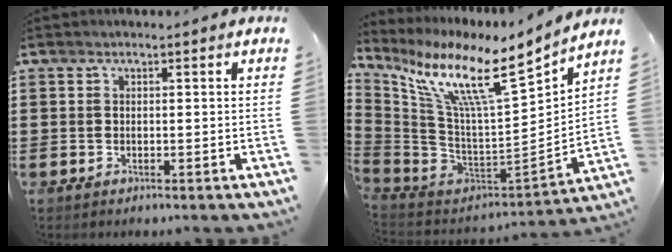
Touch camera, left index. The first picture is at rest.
{"total": 13.4, "force": [8.4, 2.2, 10.2], "torque": [-0.223, -0.061, 0.134]}